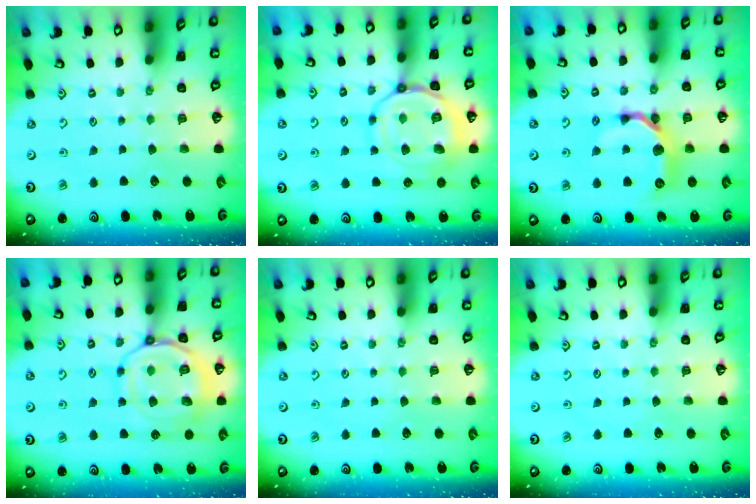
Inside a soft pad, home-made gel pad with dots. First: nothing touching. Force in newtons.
{"total": 15.7, "press": 15.6, "slide": 1.5}
{"total": 11.9, "press": 11.9, "slide": 0.6}
{"total": 13.9, "press": 13.8, "slide": 1.5}
{"total": 0.0}
{"total": 0.0}